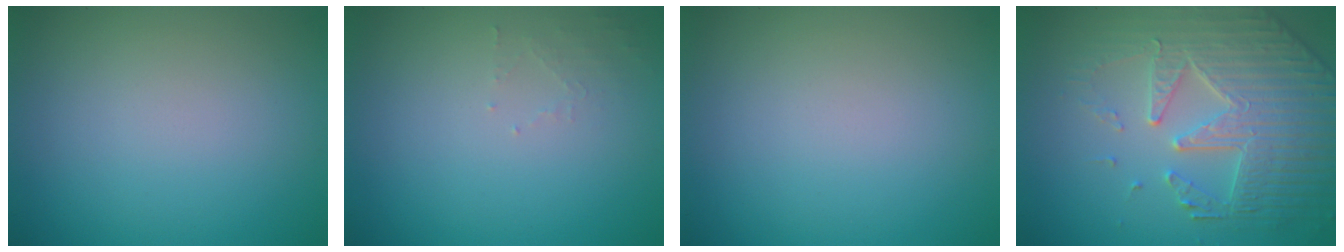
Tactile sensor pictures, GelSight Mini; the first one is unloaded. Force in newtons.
{"total": 1.0, "press": 1.0, "slide": 0.2}
{"total": 0.0}
{"total": 5.9, "press": 5.2, "slide": 2.8}